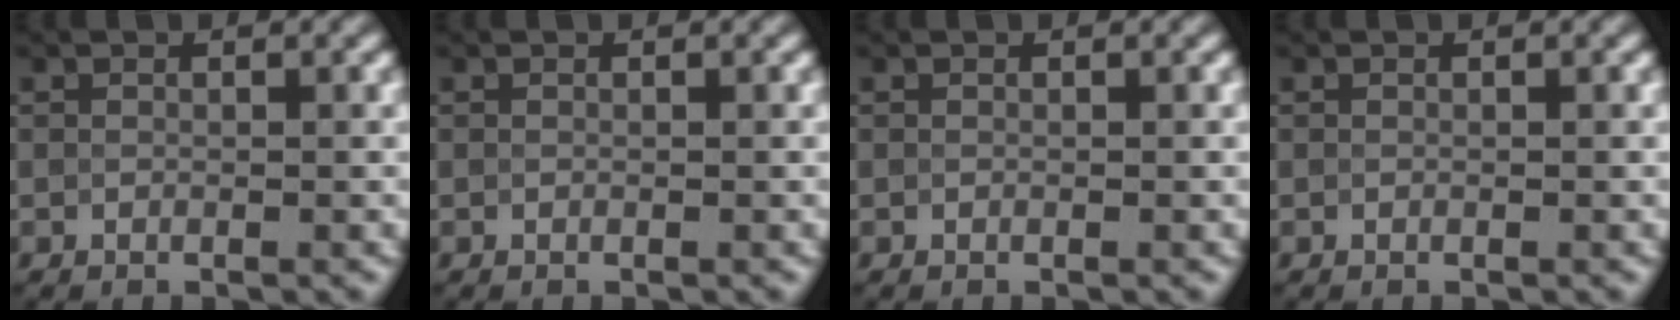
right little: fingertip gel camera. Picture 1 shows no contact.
{"total": 0.0}
{"total": 0.0}
{"total": 0.0}